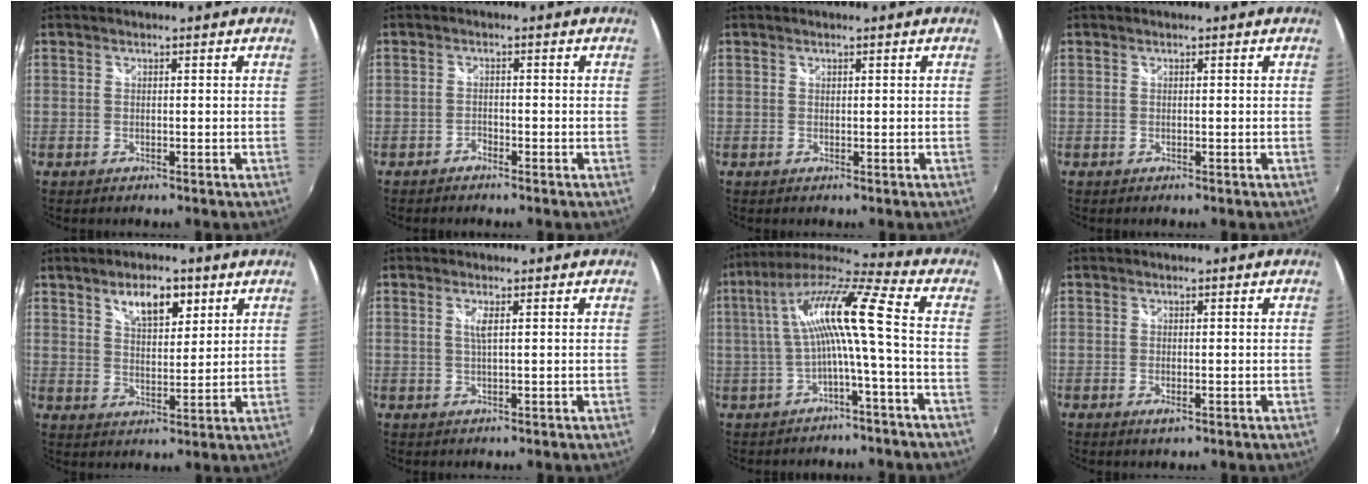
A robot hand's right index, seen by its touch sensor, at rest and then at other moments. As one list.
[{"total": 1.4, "force": [-1.2, 0.6, 0.2], "torque": [-0.005, -0.001, -0.024]}, {"total": 0.0}, {"total": 0.0}, {"total": 7.6, "force": [4.4, 3.4, 5.2], "torque": [-0.084, 0.009, 0.076]}, {"total": 1.8, "force": [0.6, 0.0, 1.8], "torque": [-0.033, -0.001, 0.009]}, {"total": 12.3, "force": [-1.0, 0.0, 12.3], "torque": [-0.236, 0.018, -0.015]}, {"total": 1.3, "force": [-0.5, 0.6, 1.1], "torque": [-0.022, -0.005, -0.007]}]